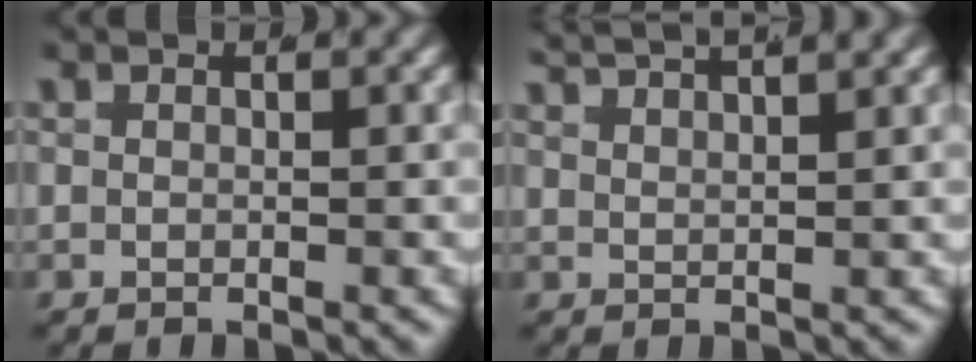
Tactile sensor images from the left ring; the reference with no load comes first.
{"total": 3.6, "force": [3.3, 0.4, 1.2], "torque": [-0.024, 0.008, 0.056]}